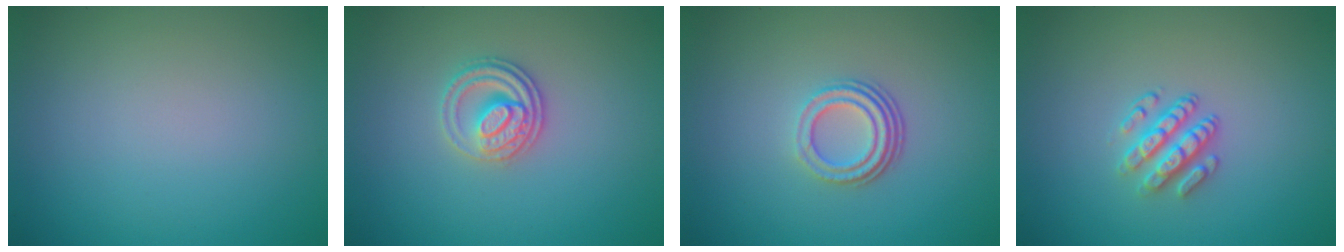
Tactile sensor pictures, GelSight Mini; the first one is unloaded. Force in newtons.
{"total": 2.7, "press": 2.5, "slide": 0.9}
{"total": 3.0, "press": 2.1, "slide": 2.1}
{"total": 2.9, "press": 2.5, "slide": 1.5}